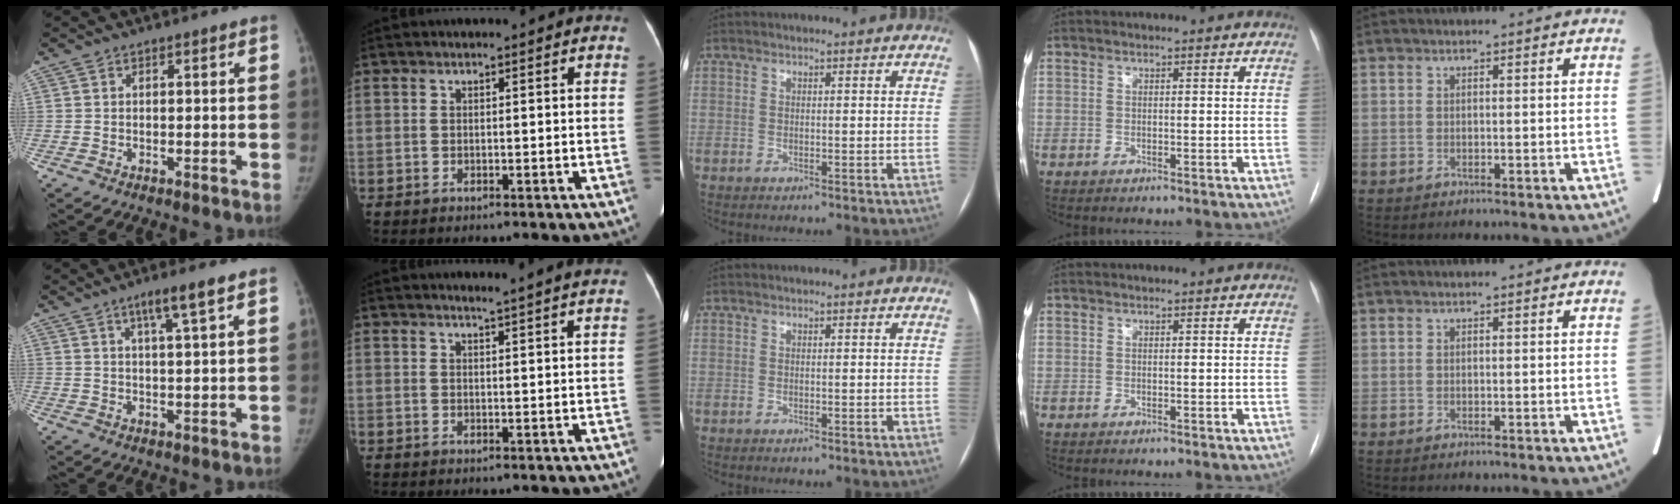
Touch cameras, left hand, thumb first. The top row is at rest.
{"thumb": {"total": 5.5, "force": [3.2, 0.1, 4.5], "torque": [-0.080, -0.011, 0.057]}, "index": {"total": 4.8, "force": [4.4, -0.8, 1.8], "torque": [-0.027, 0.001, 0.043]}}